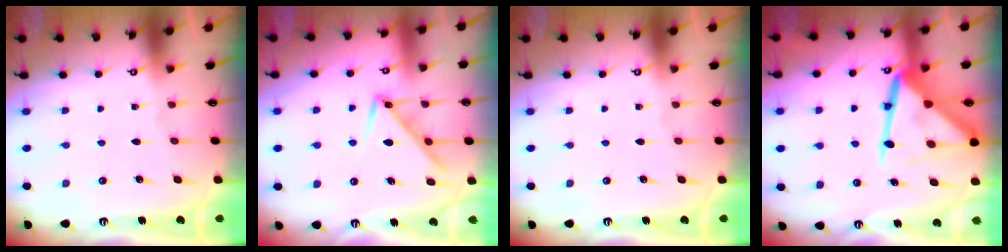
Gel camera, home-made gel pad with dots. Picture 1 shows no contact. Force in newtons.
{"total": 9.8, "press": 9.8, "slide": 0.6}
{"total": 0.0}
{"total": 15.3, "press": 15.2, "slide": 1.4}